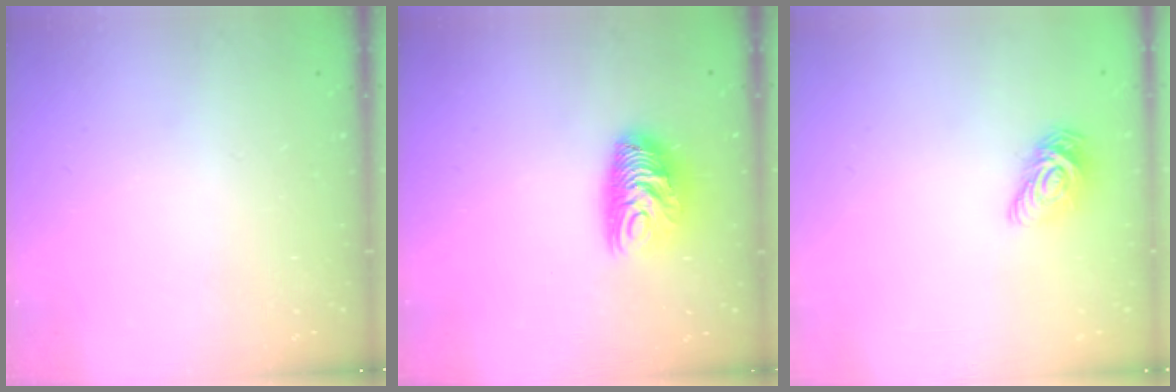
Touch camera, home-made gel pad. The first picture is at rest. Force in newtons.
{"total": 10.3, "press": 10.3, "slide": 0.5}
{"total": 10.1, "press": 10.1, "slide": 0.6}